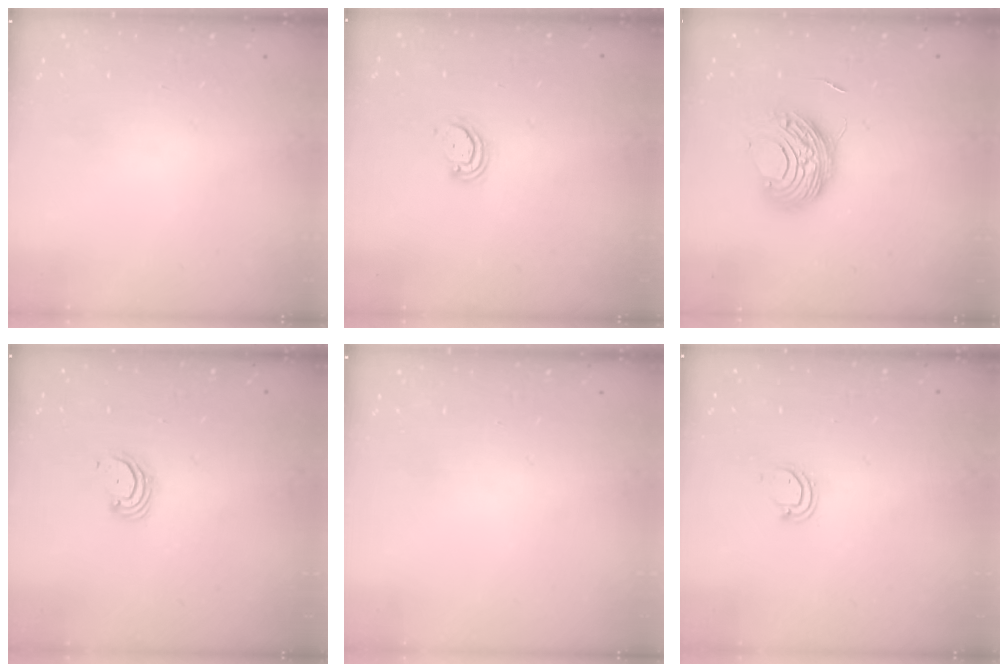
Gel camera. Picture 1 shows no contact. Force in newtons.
{"total": 3.5, "press": 3.5, "slide": 0.3}
{"total": 10.4, "press": 10.3, "slide": 1.0}
{"total": 2.6, "press": 2.6, "slide": 0.3}
{"total": 0.0}
{"total": 3.6, "press": 3.6, "slide": 0.5}